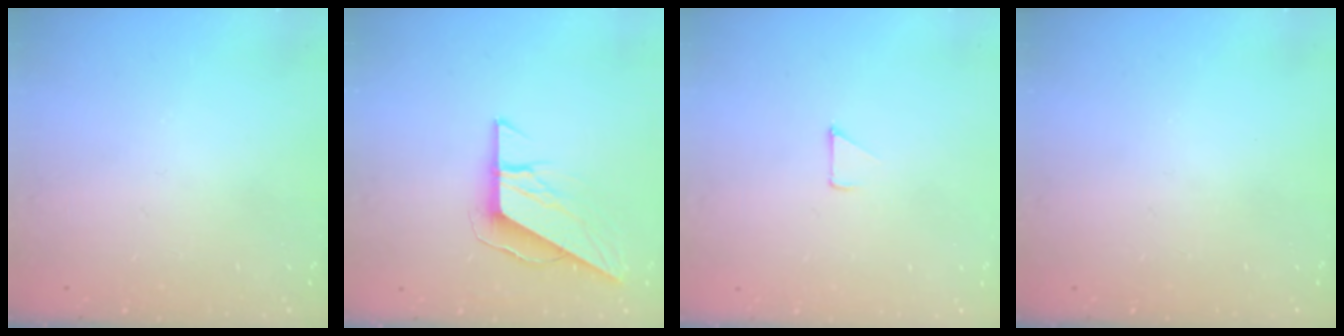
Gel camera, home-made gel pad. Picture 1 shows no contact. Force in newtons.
{"total": 8.0, "press": 8.0, "slide": 0.5}
{"total": 3.3, "press": 3.3, "slide": 0.3}
{"total": 0.0}